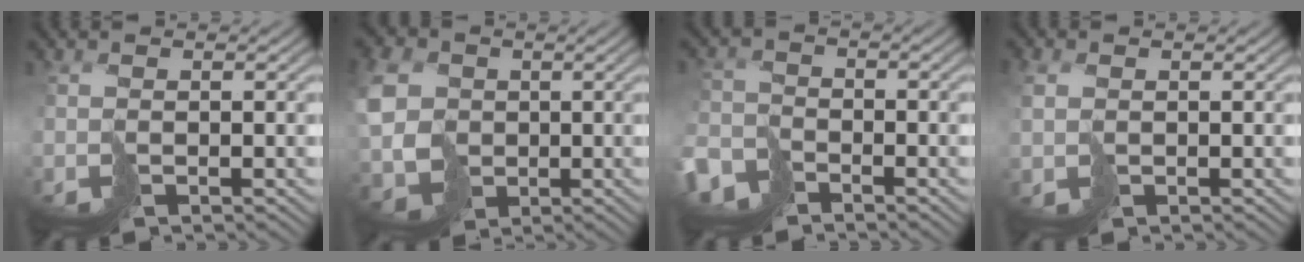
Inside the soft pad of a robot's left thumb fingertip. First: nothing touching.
{"total": 8.4, "force": [1.1, 7.3, 3.9], "torque": [-0.117, 0.000, 0.021]}
{"total": 5.3, "force": [-4.1, 3.0, 1.4], "torque": [-0.038, -0.013, -0.090]}
{"total": 1.4, "force": [0.7, 1.1, 0.6], "torque": [-0.026, -0.002, 0.019]}